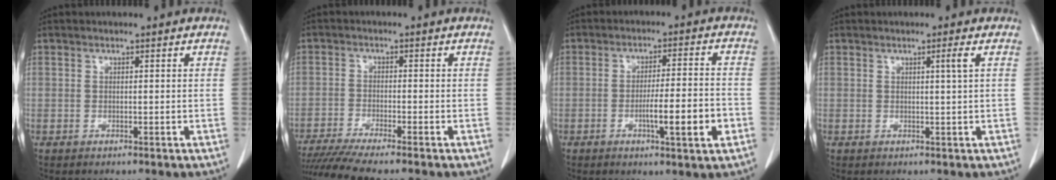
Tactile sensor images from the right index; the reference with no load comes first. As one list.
[{"total": 9.4, "force": [-8.1, -0.7, 4.7], "torque": [-0.066, -0.022, -0.131]}, {"total": 8.1, "force": [-2.7, 0.3, 7.6], "torque": [-0.118, -0.002, -0.042]}, {"total": 1.3, "force": [0.5, -0.5, 1.1], "torque": [-0.022, -0.004, 0.011]}]